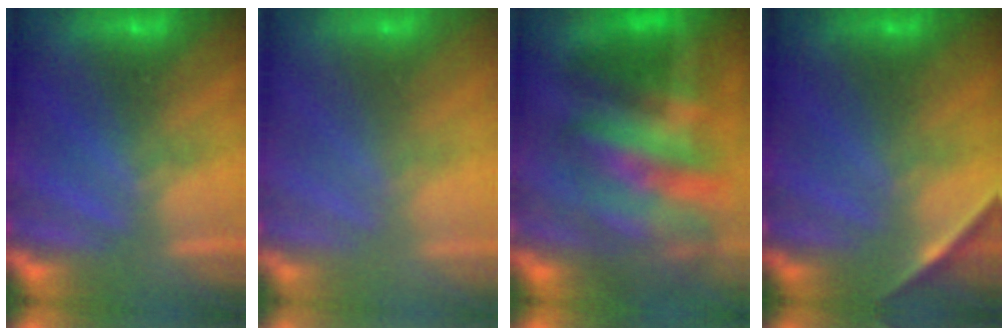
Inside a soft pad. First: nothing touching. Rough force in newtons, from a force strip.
{"total": 7.1}
{"total": 7.0}
{"total": 1.7}